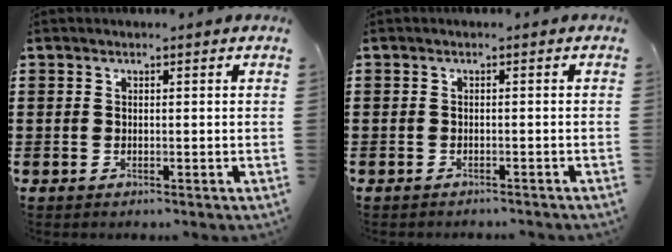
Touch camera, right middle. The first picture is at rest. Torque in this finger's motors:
{"motor_torque": [0.21, -0.05, 0.13, 0.08]}